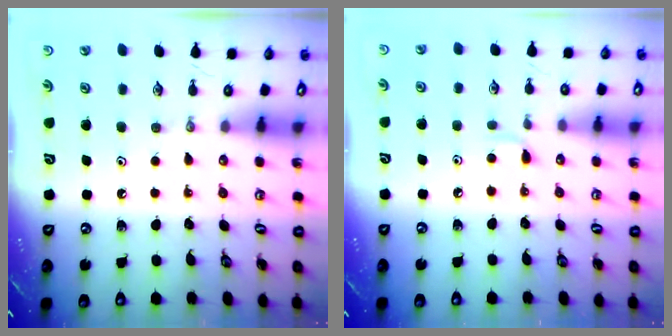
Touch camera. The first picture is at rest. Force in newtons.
{"total": 3.5, "press": 3.5, "slide": 0.4}